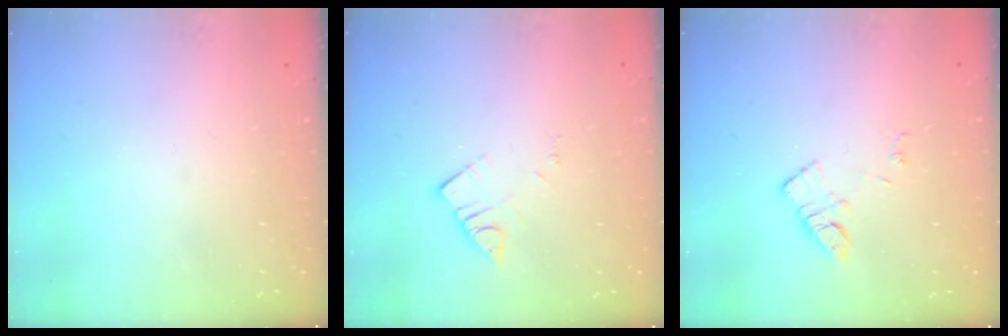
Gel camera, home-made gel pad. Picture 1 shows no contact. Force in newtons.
{"total": 3.8, "press": 3.8, "slide": 0.2}
{"total": 6.5, "press": 6.4, "slide": 0.7}